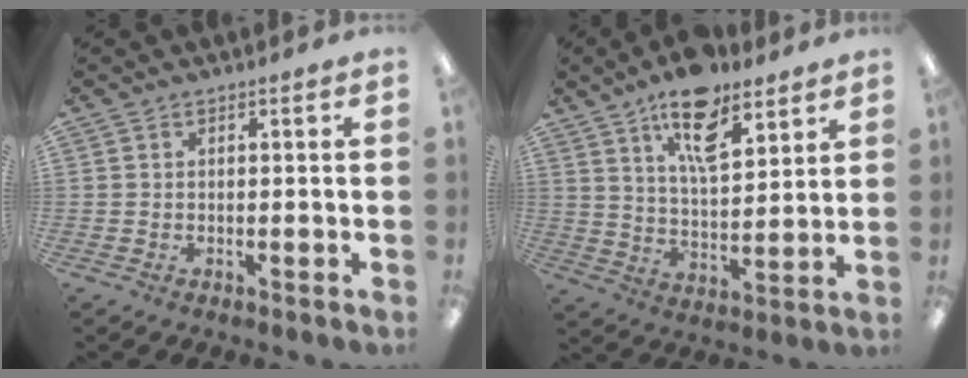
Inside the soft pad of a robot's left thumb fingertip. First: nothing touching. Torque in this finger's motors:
{"motor_torque": [0.28, 0.34, 1.13, -1.63, 0.23]}